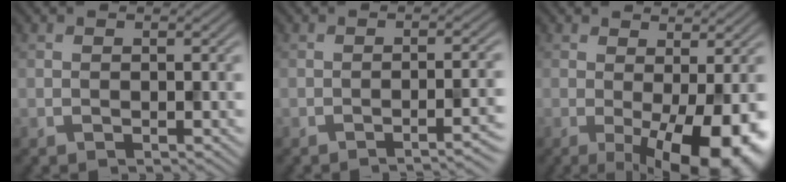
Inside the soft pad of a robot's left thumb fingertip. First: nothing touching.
{"total": 4.0, "force": [-2.2, 0.7, 3.3], "torque": [-0.033, 0.010, -0.040]}
{"total": 9.3, "force": [-1.6, 4.1, 8.2], "torque": [-0.116, -0.013, -0.016]}